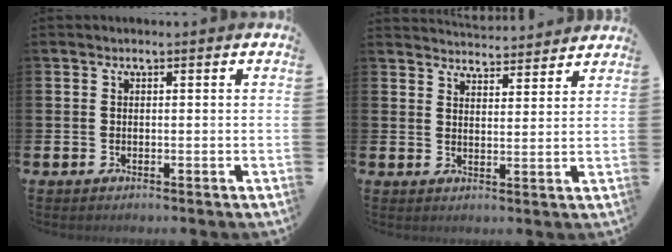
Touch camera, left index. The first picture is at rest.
{"total": 4.2, "force": [4.2, 0.1, -0.3], "torque": [-0.001, -0.032, 0.075]}